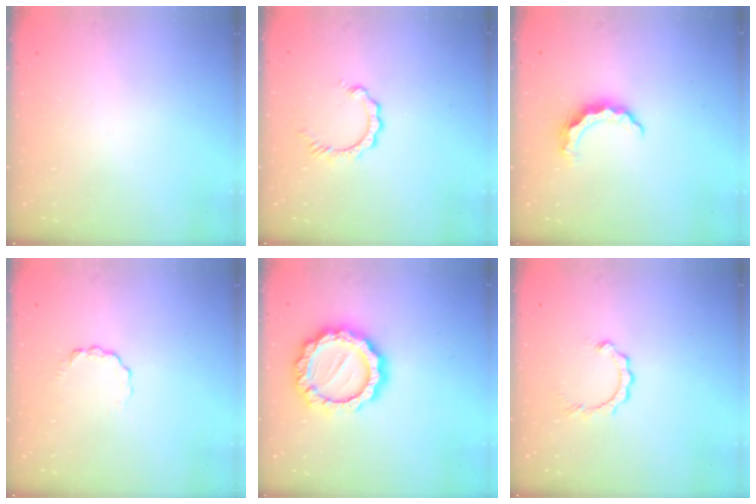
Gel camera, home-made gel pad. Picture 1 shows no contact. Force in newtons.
{"total": 2.8, "press": 2.8, "slide": 0.5}
{"total": 7.2, "press": 7.2, "slide": 0.3}
{"total": 3.9, "press": 3.9, "slide": 0.5}
{"total": 15.9, "press": 15.8, "slide": 1.3}
{"total": 2.8, "press": 2.8, "slide": 0.2}